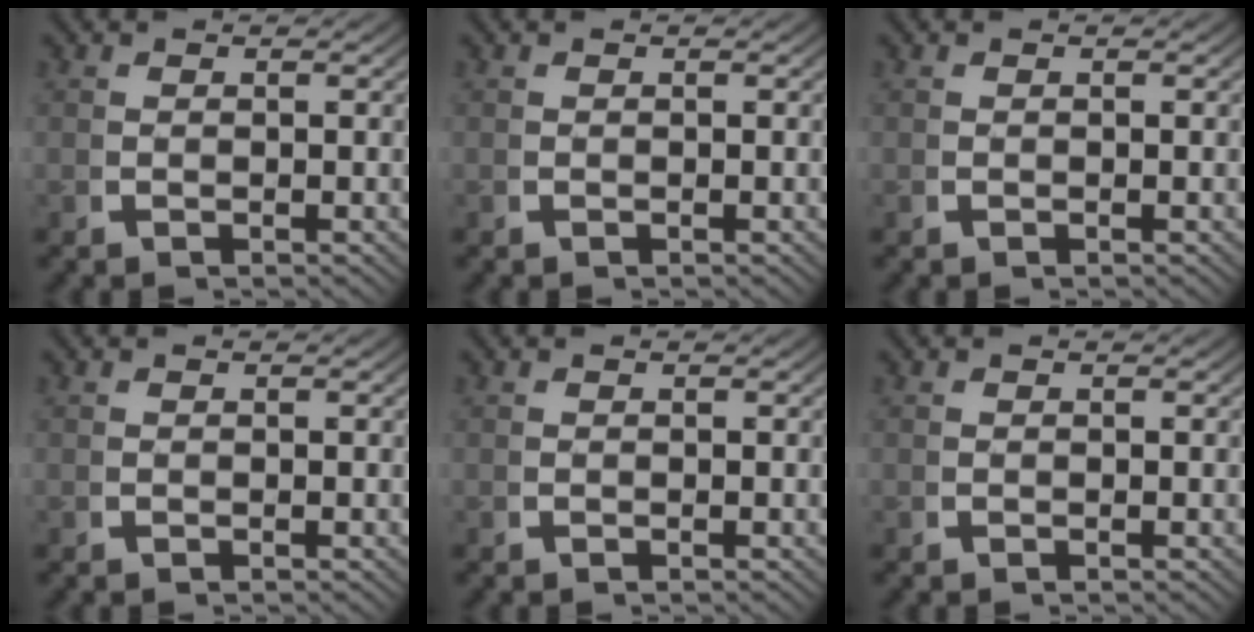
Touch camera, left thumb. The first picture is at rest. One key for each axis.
{"total": 0.0}
{"total": 0.0}
{"total": 0.0}
{"total": 0.0}
{"total": 0.0}